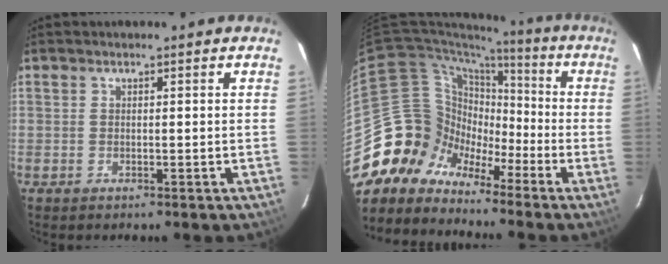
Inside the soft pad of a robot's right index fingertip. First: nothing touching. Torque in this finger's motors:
{"motor_torque": [-0.37, -0.65, -0.34, -0.21]}